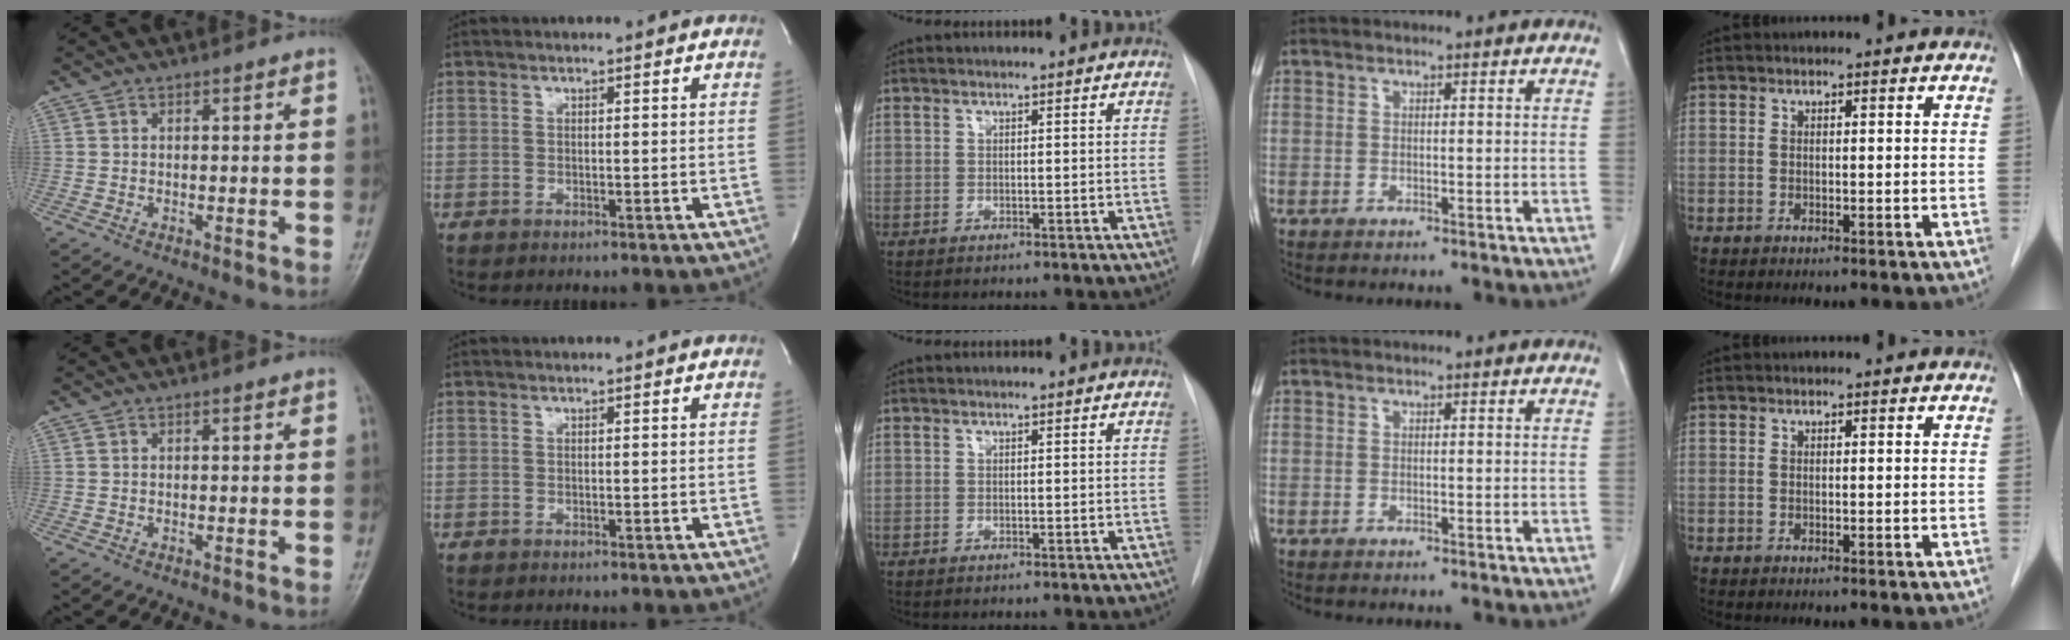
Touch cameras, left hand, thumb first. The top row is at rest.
{}